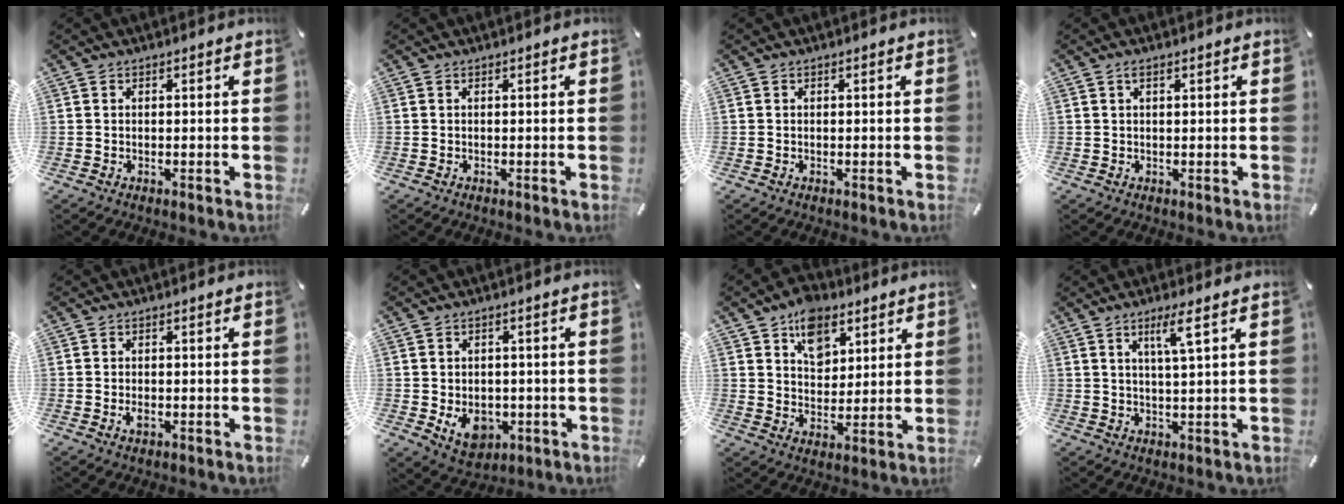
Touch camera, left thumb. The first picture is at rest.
{"total": 0.0}
{"total": 0.0}
{"total": 1.2, "force": [0.5, 0.5, 0.9], "torque": [-0.019, 0.002, 0.009]}
{"total": 1.6, "force": [-0.5, 0.9, 1.2], "torque": [-0.023, 0.000, -0.009]}
{"total": 7.5, "force": [-1.9, 6.0, 4.0], "torque": [-0.052, 0.002, -0.033]}
{"total": 9.8, "force": [5.5, 7.0, 4.1], "torque": [-0.049, -0.027, 0.096]}
{"total": 5.6, "force": [2.7, 0.1, 4.9], "torque": [-0.095, -0.003, 0.040]}